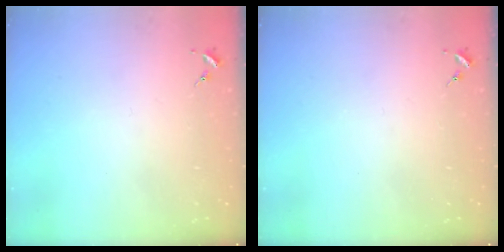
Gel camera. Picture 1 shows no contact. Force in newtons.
{"total": 0.0}